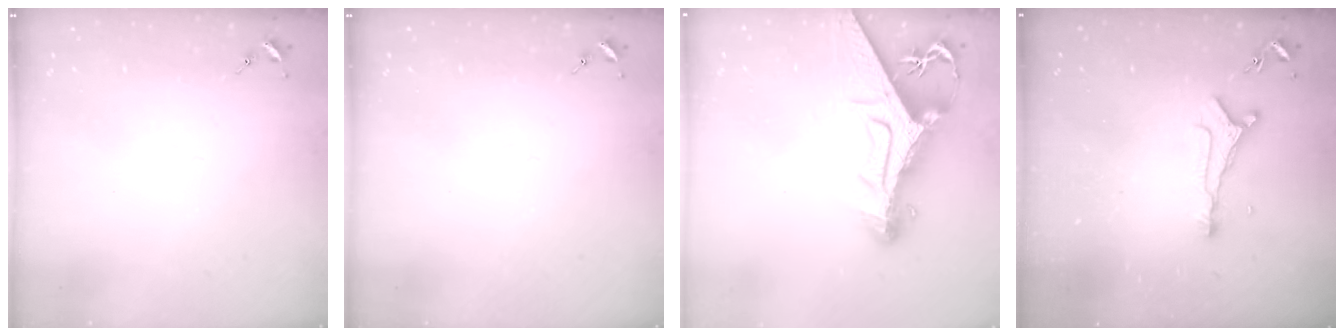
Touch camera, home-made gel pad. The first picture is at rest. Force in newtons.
{"total": 0.0}
{"total": 17.6, "press": 17.5, "slide": 1.7}
{"total": 6.9, "press": 6.9, "slide": 0.7}